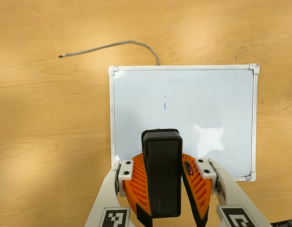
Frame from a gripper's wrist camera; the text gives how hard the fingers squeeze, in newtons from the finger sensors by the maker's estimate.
{"total": 9.5, "left": 9.3, "right": 9.7}